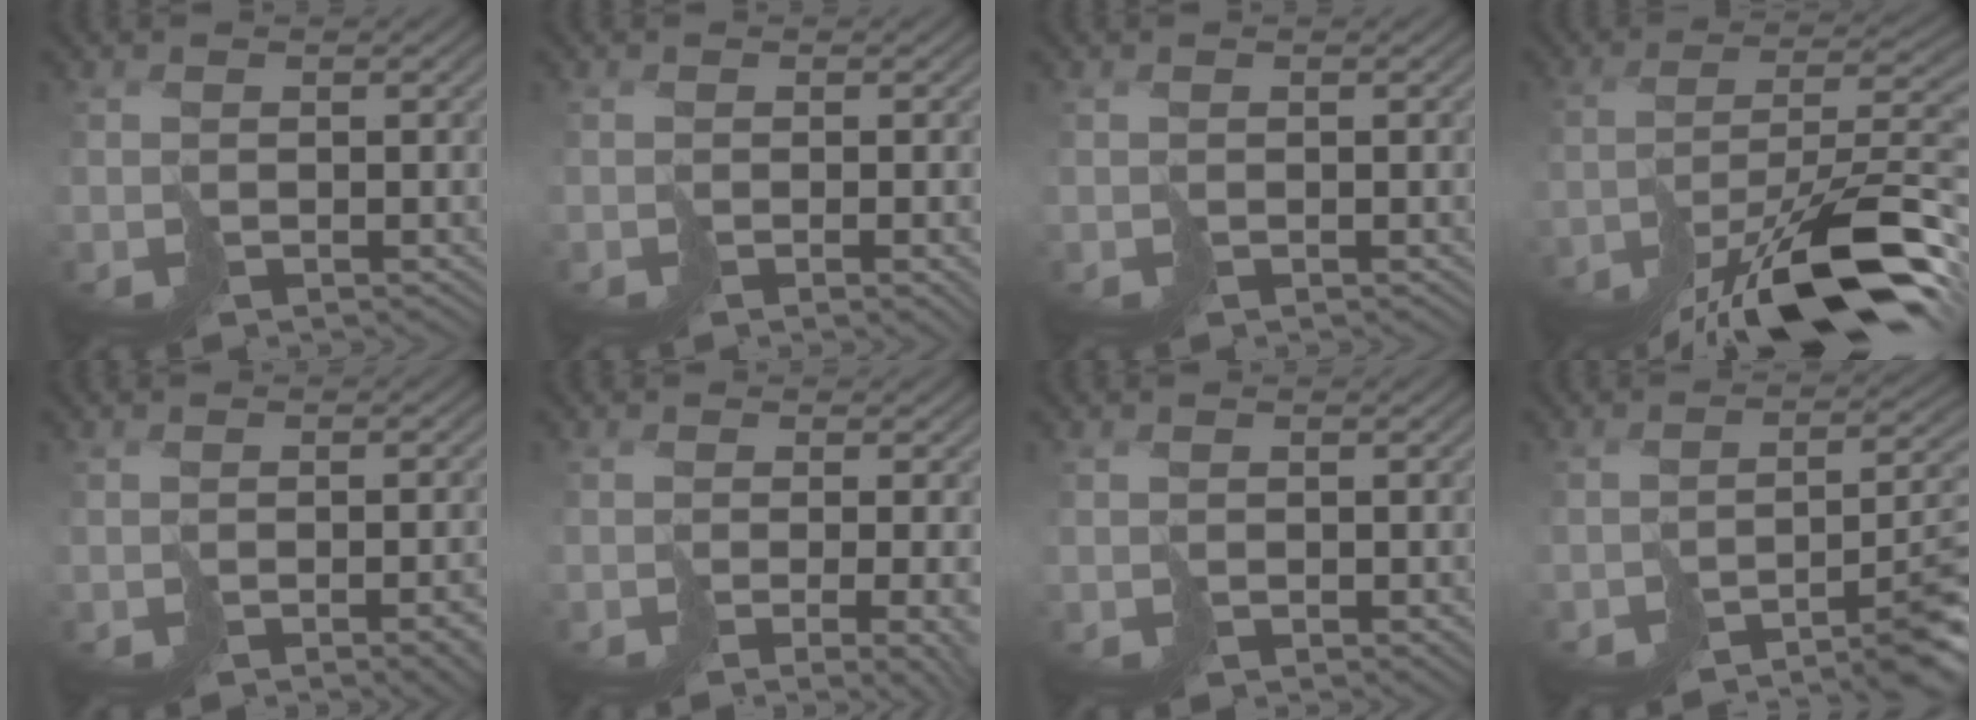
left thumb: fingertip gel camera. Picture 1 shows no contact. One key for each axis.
{"total": 2.7, "fx": -0.8, "fy": 0.5, "fz": 2.5, "tx": -0.036, "ty": -0.004, "tz": -0.013}
{"total": 0.0}
{"total": 15.7, "fx": -9.9, "fy": 4.5, "fz": 11.3, "tx": -0.201, "ty": -0.013, "tz": -0.168}
{"total": 4.2, "fx": -2.0, "fy": 1.2, "fz": 3.4, "tx": -0.038, "ty": -0.005, "tz": -0.023}
{"total": 6.9, "fx": -2.2, "fy": 2.3, "fz": 6.2, "tx": -0.064, "ty": -0.009, "tz": -0.019}
{"total": 1.2, "fx": -0.3, "fy": 0.9, "fz": 0.8, "tx": -0.012, "ty": -0.004, "tz": -0.002}
{"total": 8.6, "fx": -5.3, "fy": 1.8, "fz": 6.6, "tx": -0.081, "ty": 0.005, "tz": -0.082}